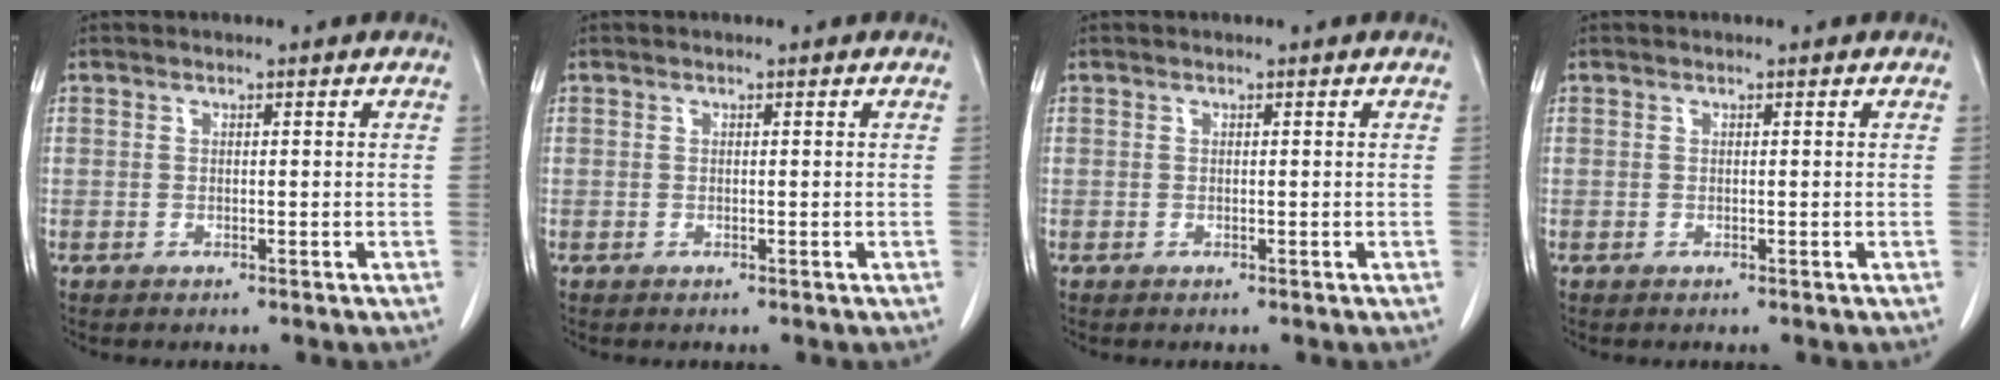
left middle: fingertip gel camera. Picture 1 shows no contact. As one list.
[{"total": 0.0}, {"total": 0.0}, {"total": 0.0}]